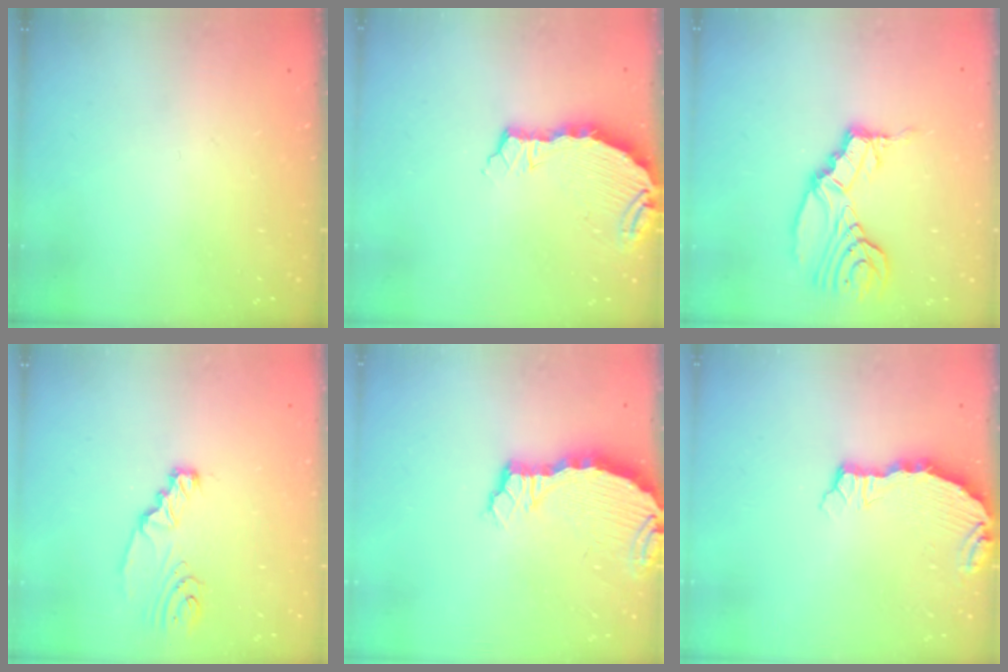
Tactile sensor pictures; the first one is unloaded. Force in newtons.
{"total": 7.7, "press": 6.3, "slide": 4.6}
{"total": 11.1, "press": 11.0, "slide": 1.3}
{"total": 4.7, "press": 4.6, "slide": 0.5}
{"total": 5.0, "press": 5.0, "slide": 0.4}
{"total": 6.3, "press": 5.6, "slide": 2.8}